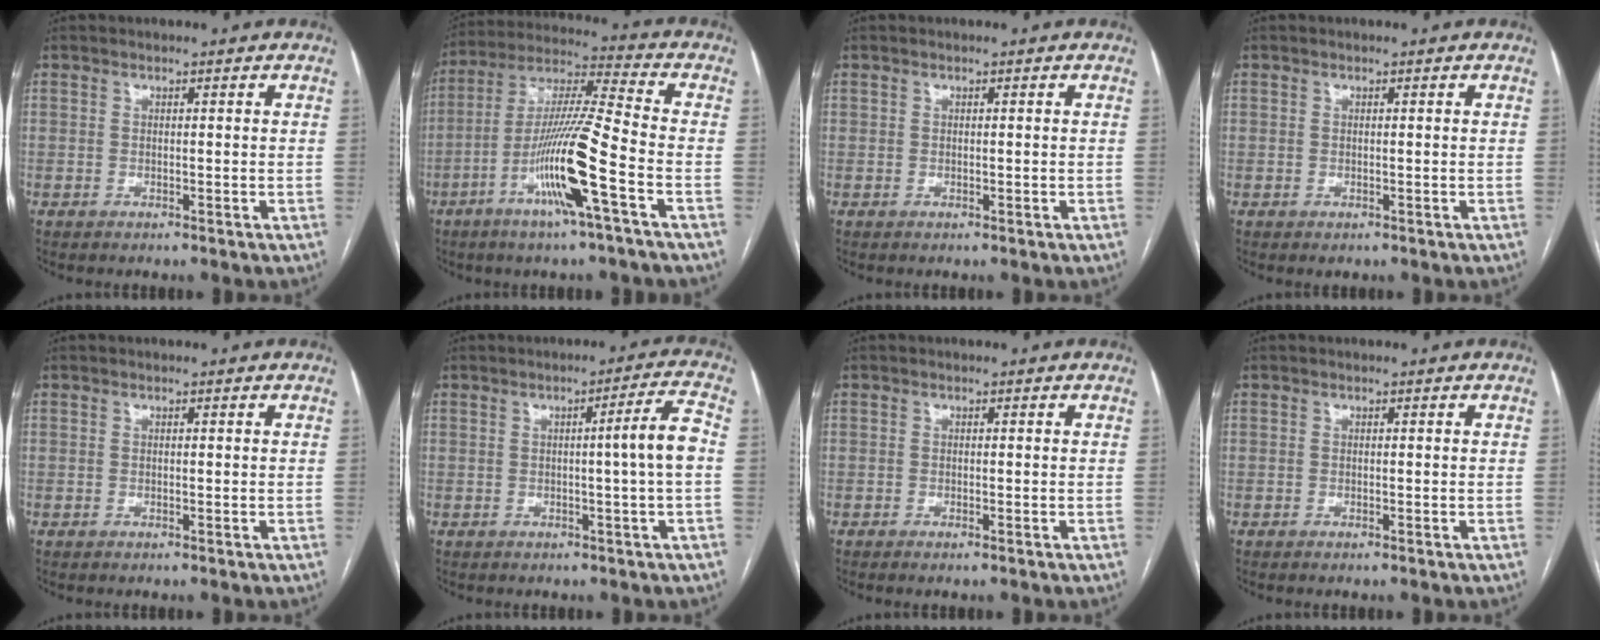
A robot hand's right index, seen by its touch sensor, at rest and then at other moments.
{"total": 14.7, "force": [-5.7, -0.5, 13.5], "torque": [-0.267, -0.003, -0.110]}
{"total": 0.0}
{"total": 0.6, "force": [-0.1, 0.6, 0.2], "torque": [-0.002, 0.002, 0.002]}
{"total": 0.0}
{"total": 5.5, "force": [-0.3, -1.1, 5.4], "torque": [-0.076, 0.006, -0.004]}
{"total": 0.7, "force": [-0.4, 0.0, 0.5], "torque": [-0.011, -0.001, -0.006]}
{"total": 0.0}